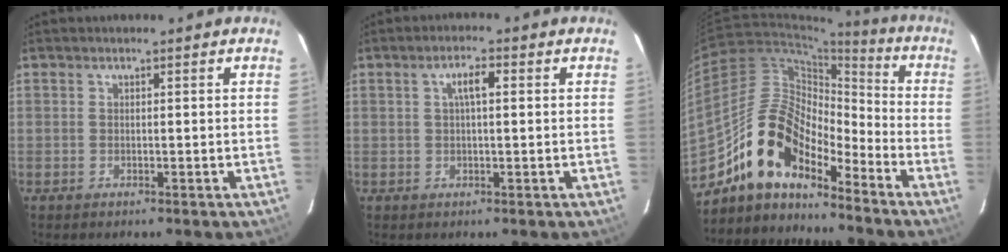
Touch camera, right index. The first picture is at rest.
{"total": 3.2, "force": [0.8, 0.8, 3.0], "torque": [-0.058, 0.009, 0.015]}
{"total": 13.7, "force": [-10.9, 5.3, 6.5], "torque": [-0.115, 0.024, -0.214]}